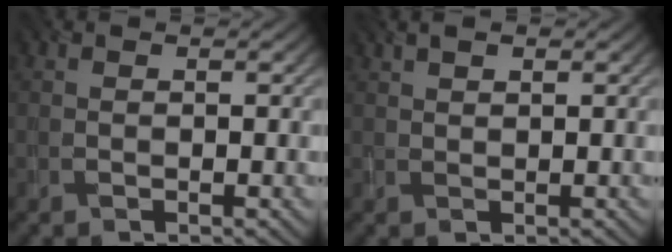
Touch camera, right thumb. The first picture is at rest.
{"total": 2.2, "force": [1.6, 0.8, 1.2], "torque": [-0.028, 0.010, 0.034]}